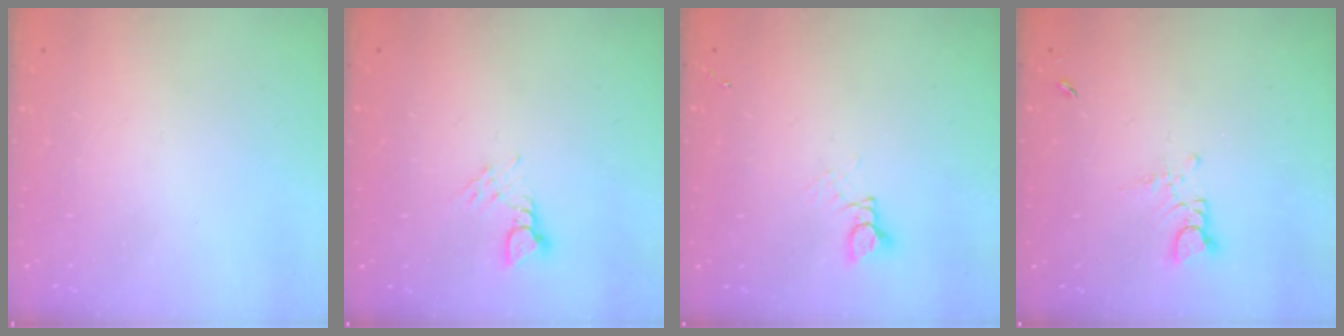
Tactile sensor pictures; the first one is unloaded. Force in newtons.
{"total": 4.7, "press": 4.7, "slide": 0.0}
{"total": 2.4, "press": 2.4, "slide": 0.3}
{"total": 3.1, "press": 3.1, "slide": 0.3}